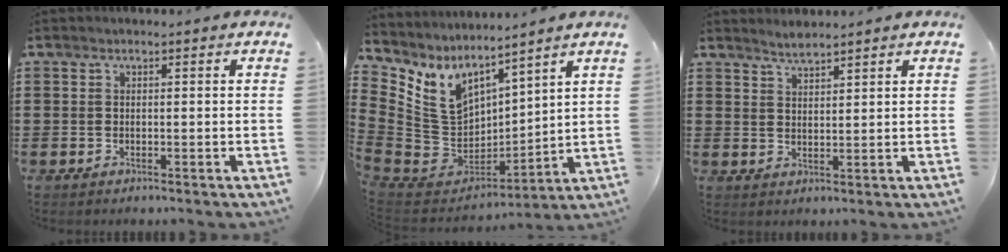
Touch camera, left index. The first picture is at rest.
{"total": 8.6, "force": [3.6, 6.2, 4.7], "torque": [-0.138, -0.040, 0.071]}
{"total": 2.2, "force": [2.1, 0.0, 0.3], "torque": [-0.011, 0.000, 0.041]}